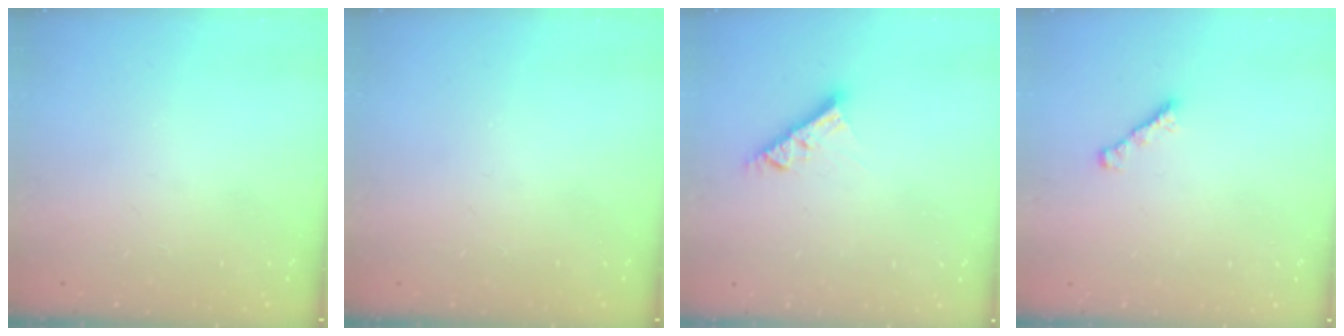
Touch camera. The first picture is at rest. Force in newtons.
{"total": 0.0}
{"total": 7.7, "press": 7.7, "slide": 0.3}
{"total": 1.8, "press": 1.7, "slide": 0.6}